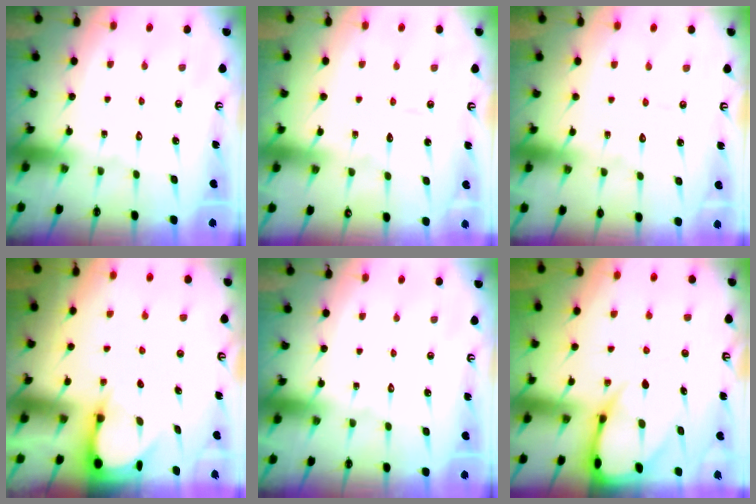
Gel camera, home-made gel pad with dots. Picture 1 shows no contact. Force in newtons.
{"total": 2.4, "press": 2.4, "slide": 0.3}
{"total": 2.8, "press": 2.8, "slide": 0.3}
{"total": 3.3, "press": 3.3, "slide": 0.4}
{"total": 0.0}
{"total": 8.2, "press": 8.2, "slide": 0.9}